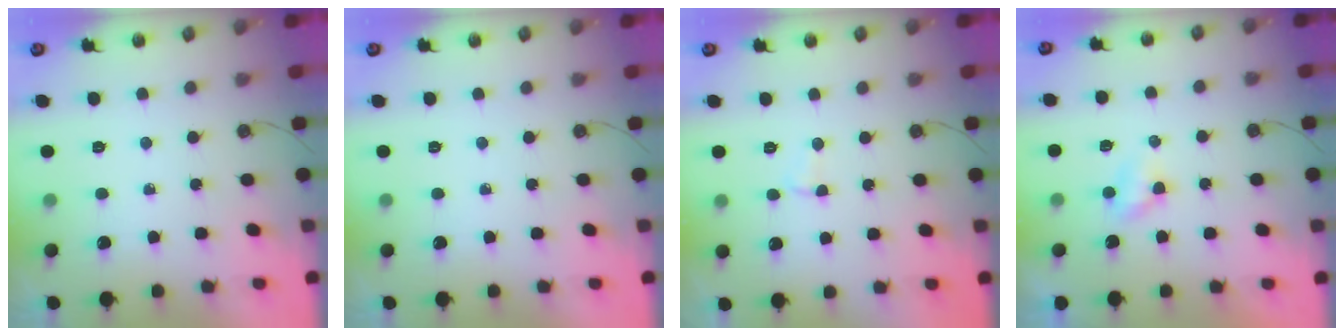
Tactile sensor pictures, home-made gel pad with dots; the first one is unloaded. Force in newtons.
{"total": 0.0}
{"total": 2.5, "press": 2.5, "slide": 0.5}
{"total": 2.8, "press": 2.8, "slide": 0.3}